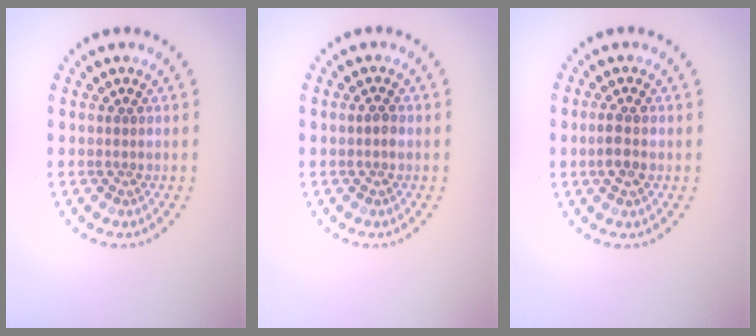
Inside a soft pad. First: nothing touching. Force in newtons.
{"total": 0.8, "press": 0.8, "slide": 0.2}
{"total": 1.7, "press": 1.7, "slide": 0.5}